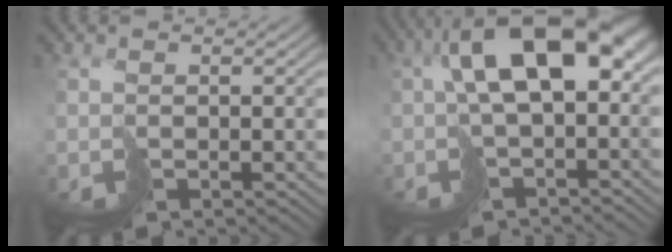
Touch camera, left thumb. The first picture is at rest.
{"total": 12.0, "force": [0.6, 5.8, 10.5], "torque": [-0.180, 0.005, 0.014]}